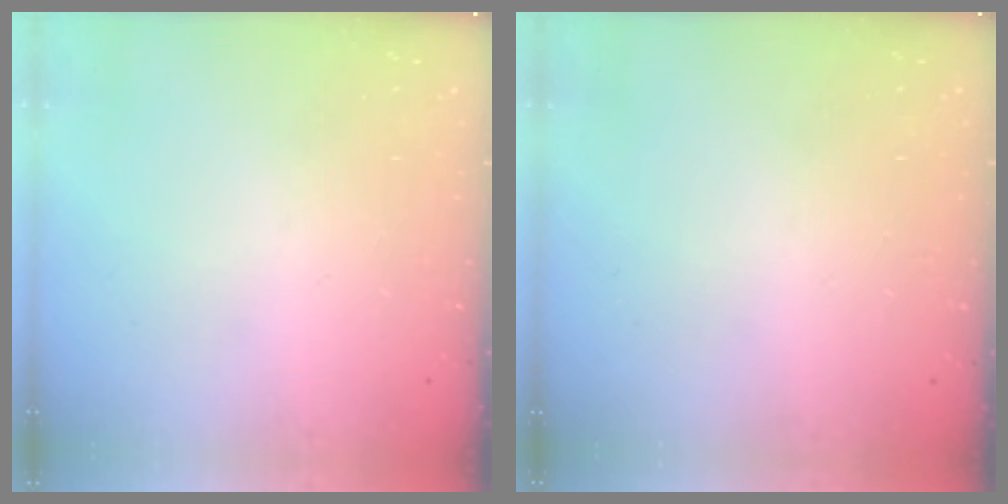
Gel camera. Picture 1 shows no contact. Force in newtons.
{"total": 2.7, "press": 2.7, "slide": 0.2}